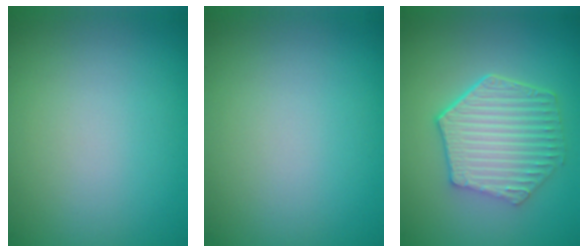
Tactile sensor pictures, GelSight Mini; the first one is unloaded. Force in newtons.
{"total": 0.0}
{"total": 6.2, "press": 4.8, "slide": 4.0}